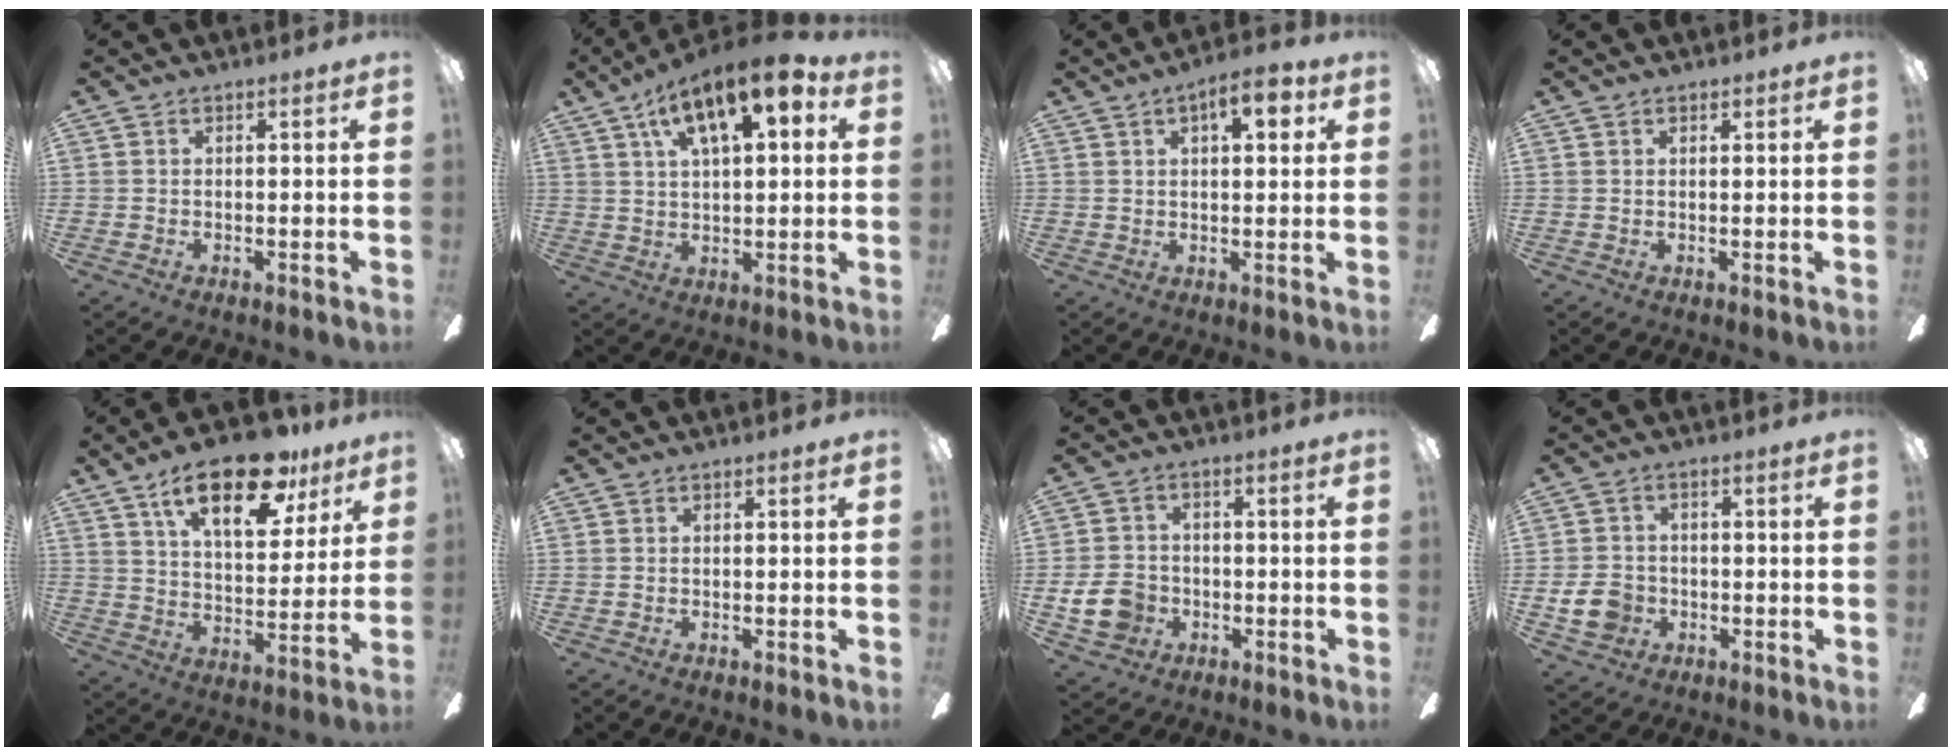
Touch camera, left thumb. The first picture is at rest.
{"total": 15.3, "force": [7.8, 5.8, 11.8], "torque": [-0.182, -0.026, 0.129]}
{"total": 7.2, "force": [3.4, 2.8, 5.7], "torque": [-0.075, -0.007, 0.050]}
{"total": 0.8, "force": [0.6, 0.4, 0.2], "torque": [-0.004, 0.001, 0.012]}
{"total": 20.7, "force": [12.6, 9.0, 13.7], "torque": [-0.206, -0.060, 0.207]}
{"total": 0.0}
{"total": 8.7, "force": [-2.4, 7.2, 4.3], "torque": [-0.098, 0.022, -0.044]}
{"total": 7.4, "force": [-1.8, 6.2, 3.5], "torque": [-0.071, 0.012, -0.033]}